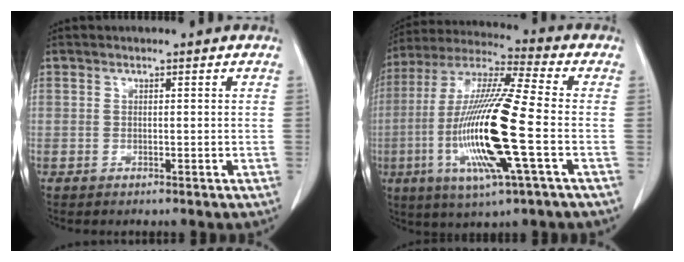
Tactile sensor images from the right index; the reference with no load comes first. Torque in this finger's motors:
{"motor_torque": [2.14, 0.00, 0.87, 0.21]}